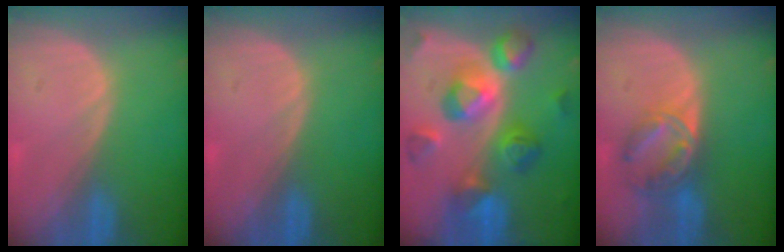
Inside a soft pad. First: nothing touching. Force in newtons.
{"total": 0.0}
{"total": 11.4, "press": 11.4, "slide": 1.0}
{"total": 7.2, "press": 6.0, "slide": 3.9}